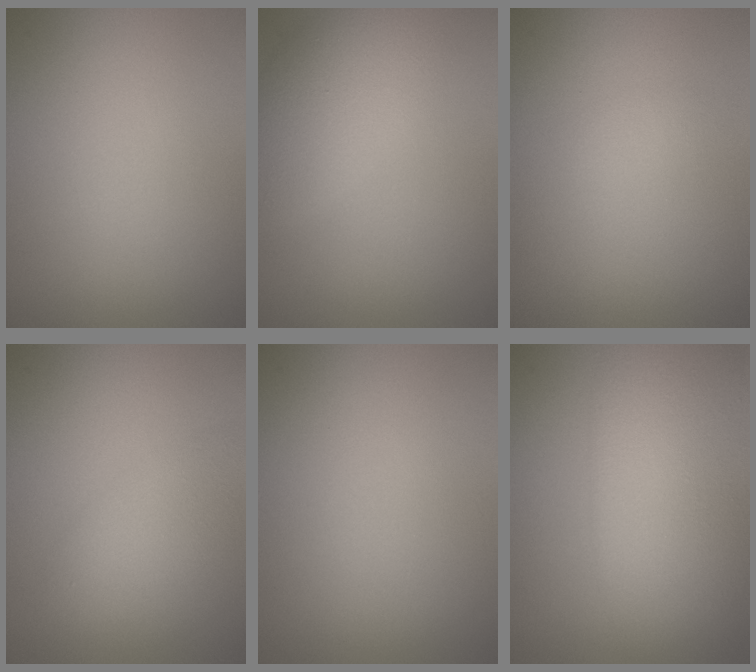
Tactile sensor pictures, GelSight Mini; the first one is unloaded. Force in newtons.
{"total": 5.2, "press": 5.2, "slide": 0.2}
{"total": 0.9, "press": 0.9, "slide": 0.0}
{"total": 3.7, "press": 3.7, "slide": 0.0}
{"total": 0.0}
{"total": 11.4, "press": 11.4, "slide": 1.0}